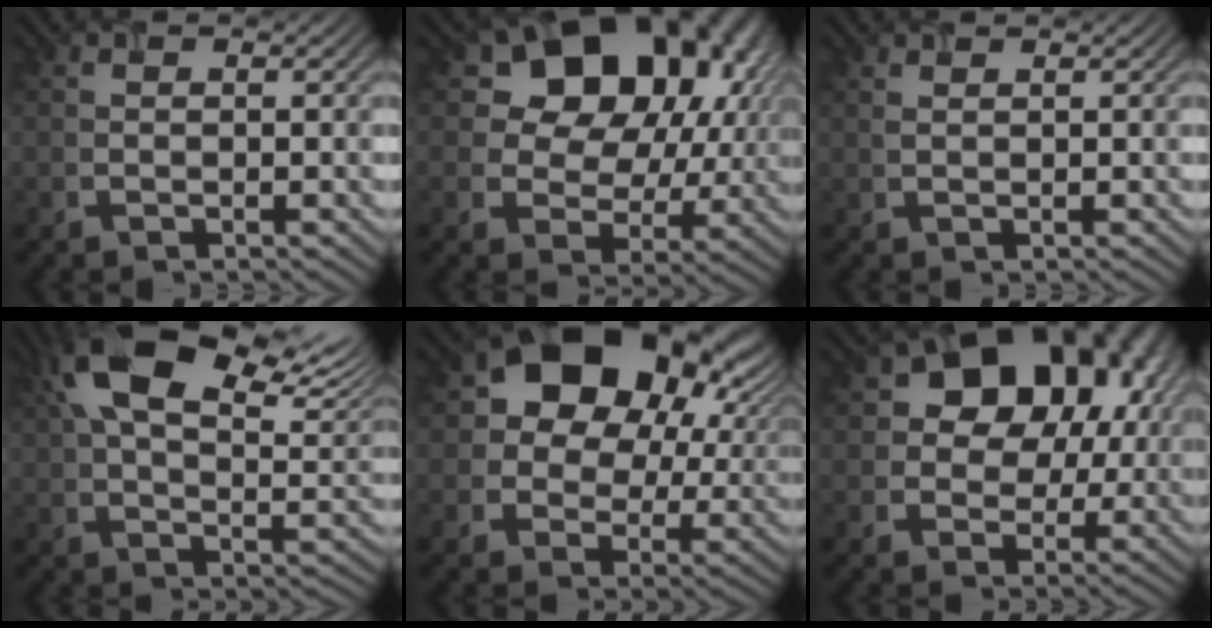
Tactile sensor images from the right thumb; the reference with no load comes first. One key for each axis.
{"total": 16.7, "fx": 6.5, "fy": 12.3, "fz": 9.3, "tx": -0.145, "ty": 0.036, "tz": 0.116}
{"total": 1.2, "fx": 1.0, "fy": 0.4, "fz": 0.6, "tx": -0.007, "ty": -0.004, "tz": 0.014}
{"total": 16.3, "fx": 8.6, "fy": 7.4, "fz": 11.7, "tx": -0.225, "ty": 0.019, "tz": 0.138}
{"total": 14.7, "fx": 5.4, "fy": 10.6, "fz": 8.5, "tx": -0.132, "ty": 0.002, "tz": 0.101}
{"total": 13.7, "fx": 3.7, "fy": 10.8, "fz": 7.5, "tx": -0.100, "ty": 0.037, "tz": 0.044}